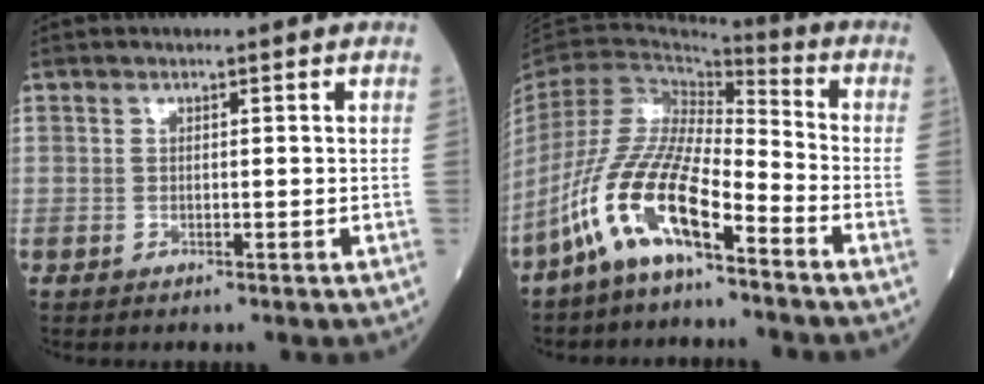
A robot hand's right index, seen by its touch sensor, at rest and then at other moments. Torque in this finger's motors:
{"motor_torque": [1.64, -0.49, 0.62, 0.16]}